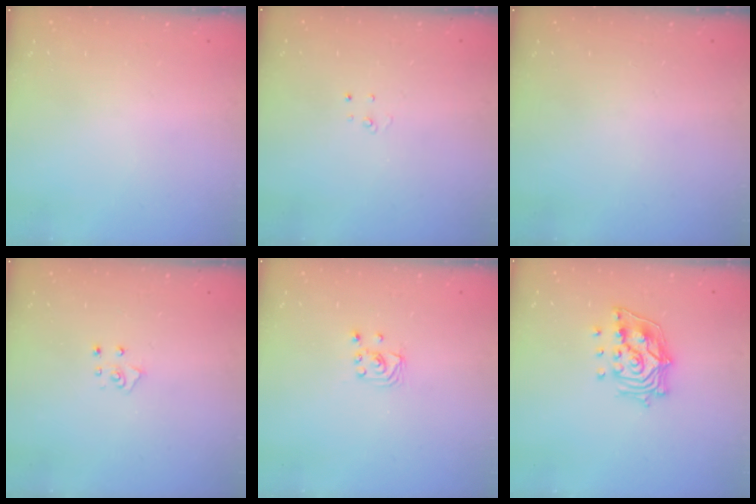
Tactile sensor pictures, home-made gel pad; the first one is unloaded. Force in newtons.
{"total": 2.6, "press": 2.6, "slide": 0.2}
{"total": 0.0}
{"total": 4.9, "press": 4.8, "slide": 0.4}
{"total": 2.2, "press": 2.2, "slide": 0.2}
{"total": 13.9, "press": 13.8, "slide": 1.8}